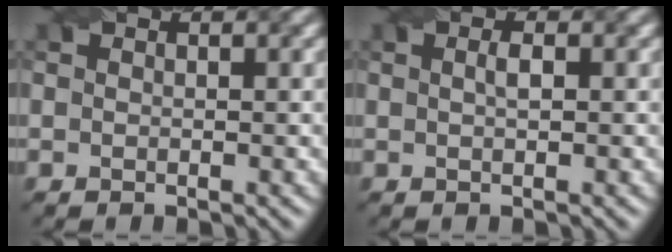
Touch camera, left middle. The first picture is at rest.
{"total": 0.8, "force": [-0.3, 0.1, 0.7], "torque": [-0.014, 0.008, 0.003]}